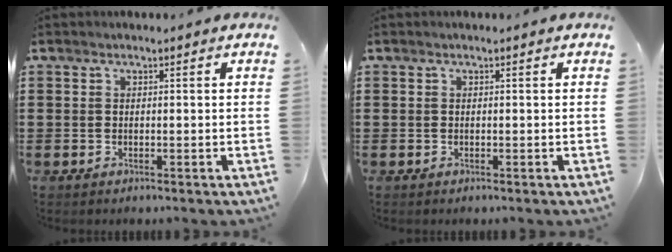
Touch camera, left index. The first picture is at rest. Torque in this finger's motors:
{"motor_torque": [-0.01, 0.00, 0.00, 0.00]}